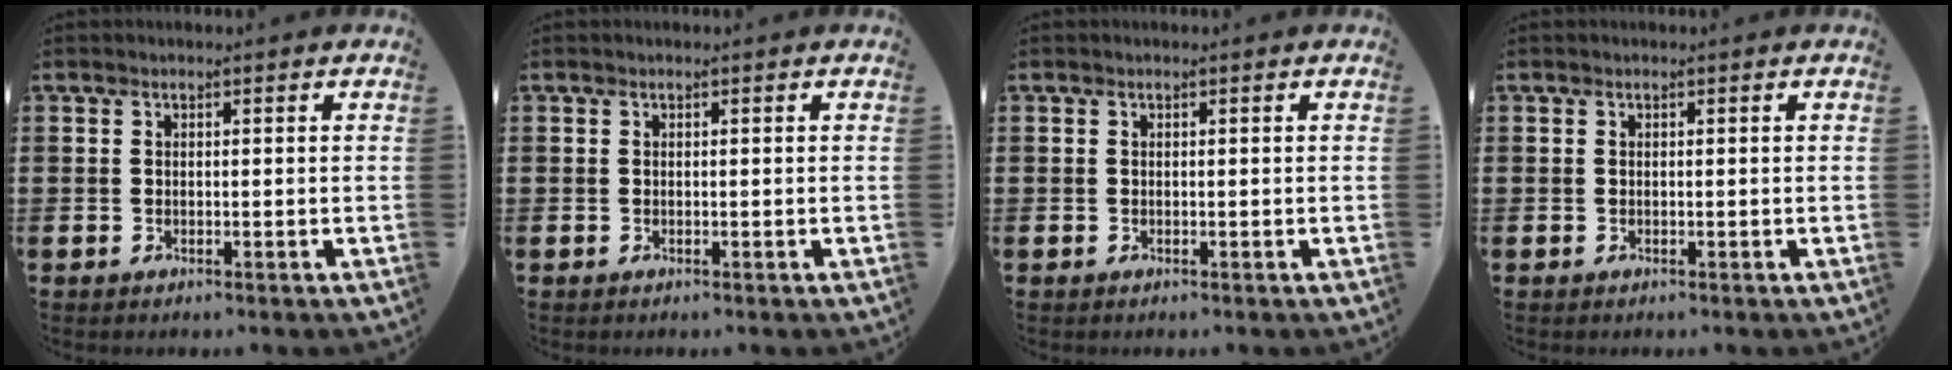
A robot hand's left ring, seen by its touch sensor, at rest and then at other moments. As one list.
[{"total": 0.0}, {"total": 0.0}, {"total": 0.0}]